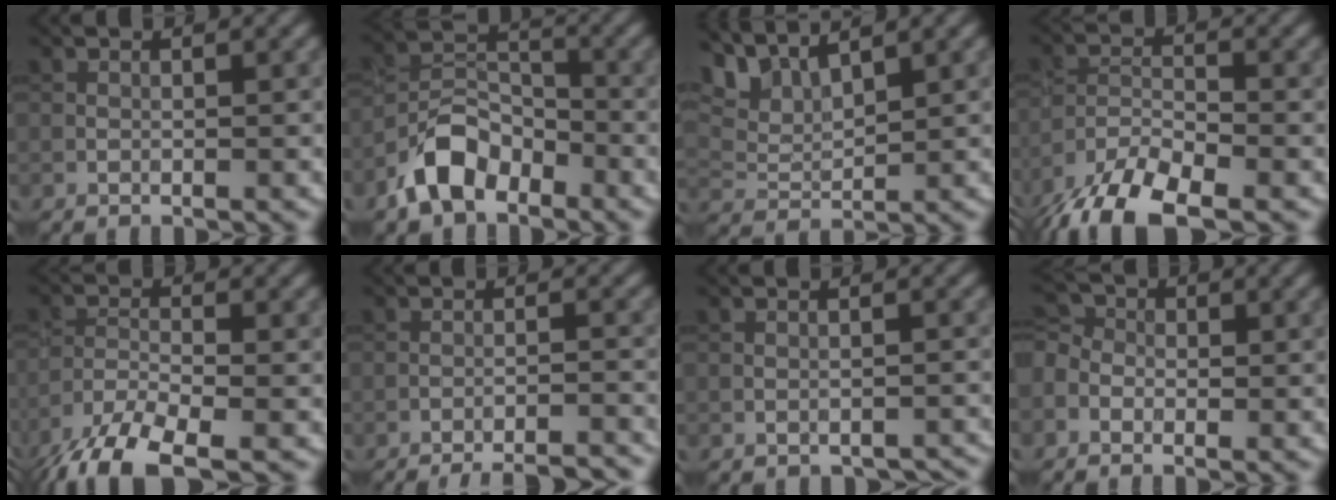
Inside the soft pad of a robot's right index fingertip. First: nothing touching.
{"total": 5.5, "force": [-3.5, 3.3, 2.7], "torque": [-0.049, 0.006, -0.073]}
{"total": 5.0, "force": [4.2, 1.4, 2.4], "torque": [-0.062, 0.004, 0.082]}
{"total": 8.5, "force": [-6.0, 3.0, 5.1], "torque": [-0.092, -0.013, -0.116]}
{"total": 8.1, "force": [-5.7, 2.5, 5.2], "torque": [-0.102, -0.021, -0.113]}
{"total": 8.5, "force": [-8.0, 1.7, 2.6], "torque": [-0.016, 0.020, -0.096]}
{"total": 1.5, "force": [-1.2, 0.7, 0.4], "torque": [-0.001, 0.001, -0.016]}
{"total": 3.3, "force": [-1.1, 2.6, 1.7], "torque": [-0.027, 0.009, -0.028]}